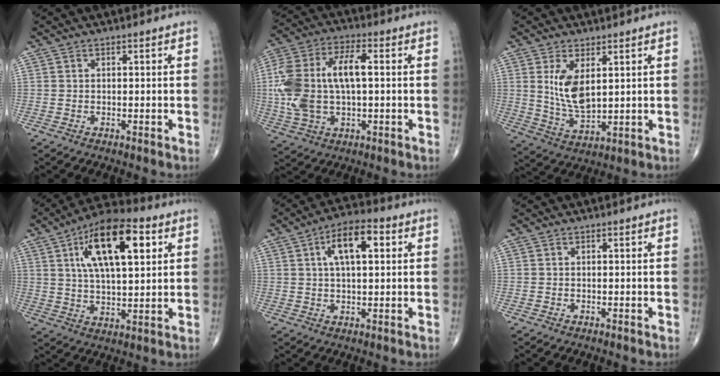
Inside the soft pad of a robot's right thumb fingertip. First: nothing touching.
{"total": 16.7, "force": [0.8, 8.5, 14.4], "torque": [-0.313, 0.022, 0.017]}
{"total": 8.4, "force": [2.3, 4.0, 7.0], "torque": [-0.127, -0.023, 0.057]}
{"total": 17.6, "force": [6.2, 7.3, 14.8], "torque": [-0.233, -0.003, 0.100]}
{"total": 9.9, "force": [2.9, 4.3, 8.5], "torque": [-0.132, 0.013, 0.040]}
{"total": 0.0}